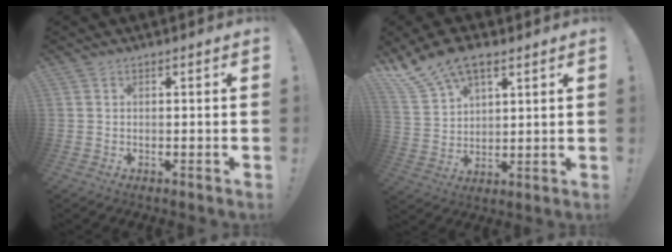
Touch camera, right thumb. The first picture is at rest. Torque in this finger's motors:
{"motor_torque": [-0.02, 1.67, 0.21, 0.05, 0.33]}